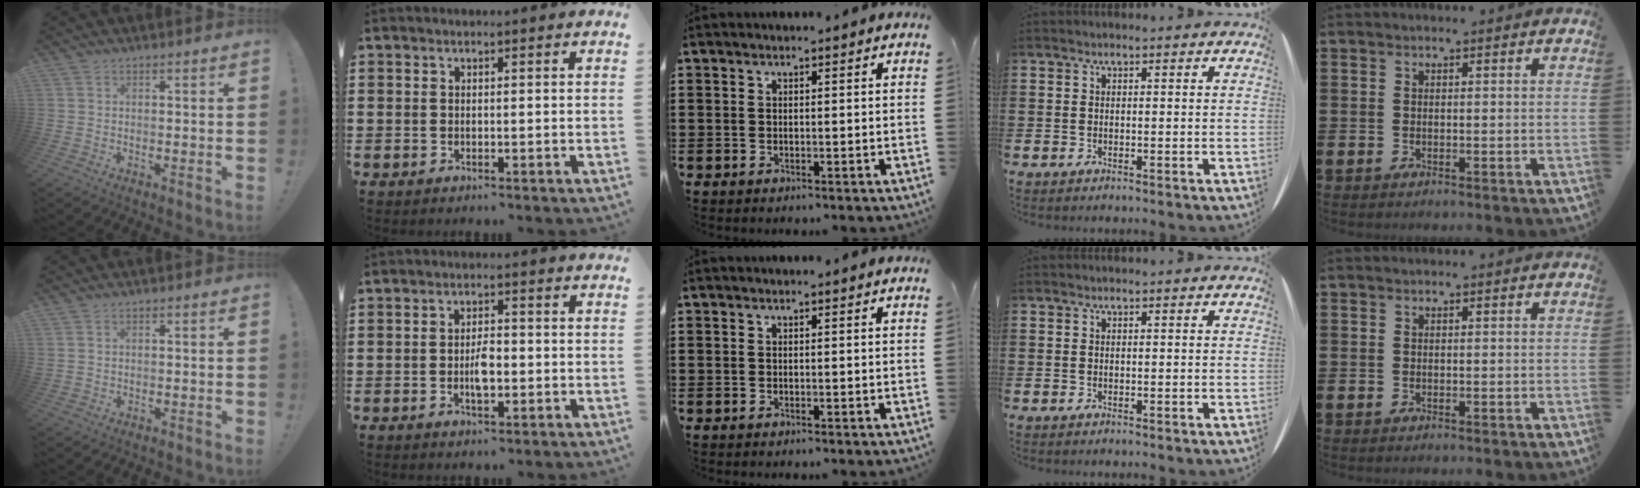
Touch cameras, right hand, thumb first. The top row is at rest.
{"thumb": {"total": 0.6, "force": [0.2, 0.4, 0.4], "torque": [-0.014, 0.003, 0.005]}, "index": {"total": 3.7, "force": [-0.9, 1.4, 3.4], "torque": [-0.061, 0.003, -0.015]}}